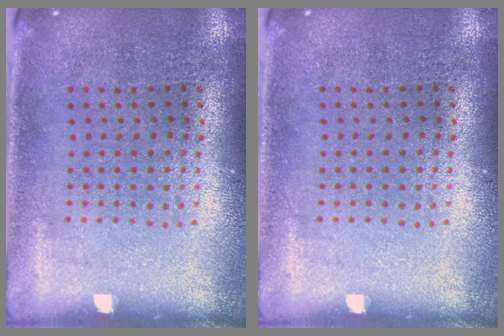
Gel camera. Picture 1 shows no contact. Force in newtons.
{"total": 0.0}